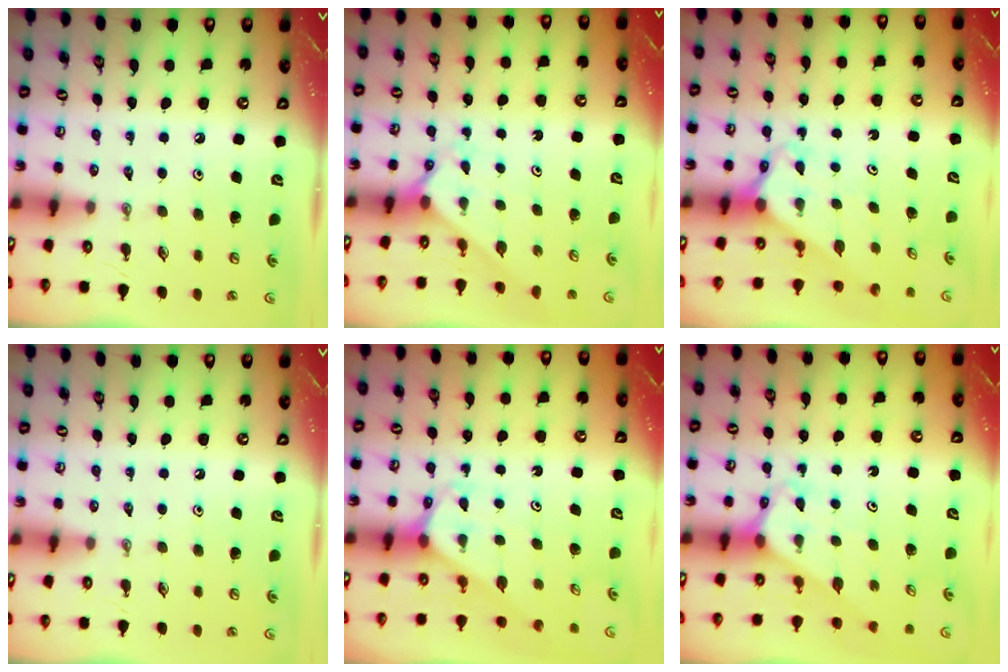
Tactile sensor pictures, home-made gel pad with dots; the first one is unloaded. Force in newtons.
{"total": 2.3, "press": 2.3, "slide": 0.2}
{"total": 2.6, "press": 2.6, "slide": 0.1}
{"total": 0.0}
{"total": 2.4, "press": 2.4, "slide": 0.2}
{"total": 3.1, "press": 3.1, "slide": 0.2}